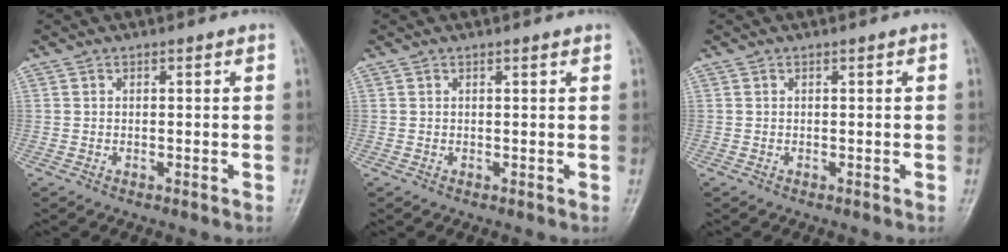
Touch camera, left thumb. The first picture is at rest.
{"total": 0.7, "force": [0.5, 0.1, 0.5], "torque": [-0.006, 0.000, 0.006]}
{"total": 0.0}